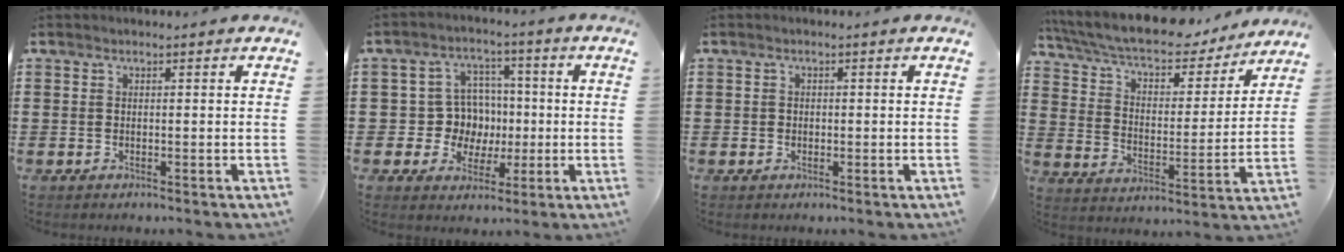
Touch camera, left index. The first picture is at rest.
{"total": 8.0, "force": [0.3, 7.6, 2.5], "torque": [-0.063, 0.012, 0.011]}
{"total": 0.7, "force": [0.0, 0.7, 0.2], "torque": [-0.007, 0.005, -0.002]}
{"total": 8.1, "force": [7.2, 1.5, 3.4], "torque": [-0.096, -0.043, 0.122]}